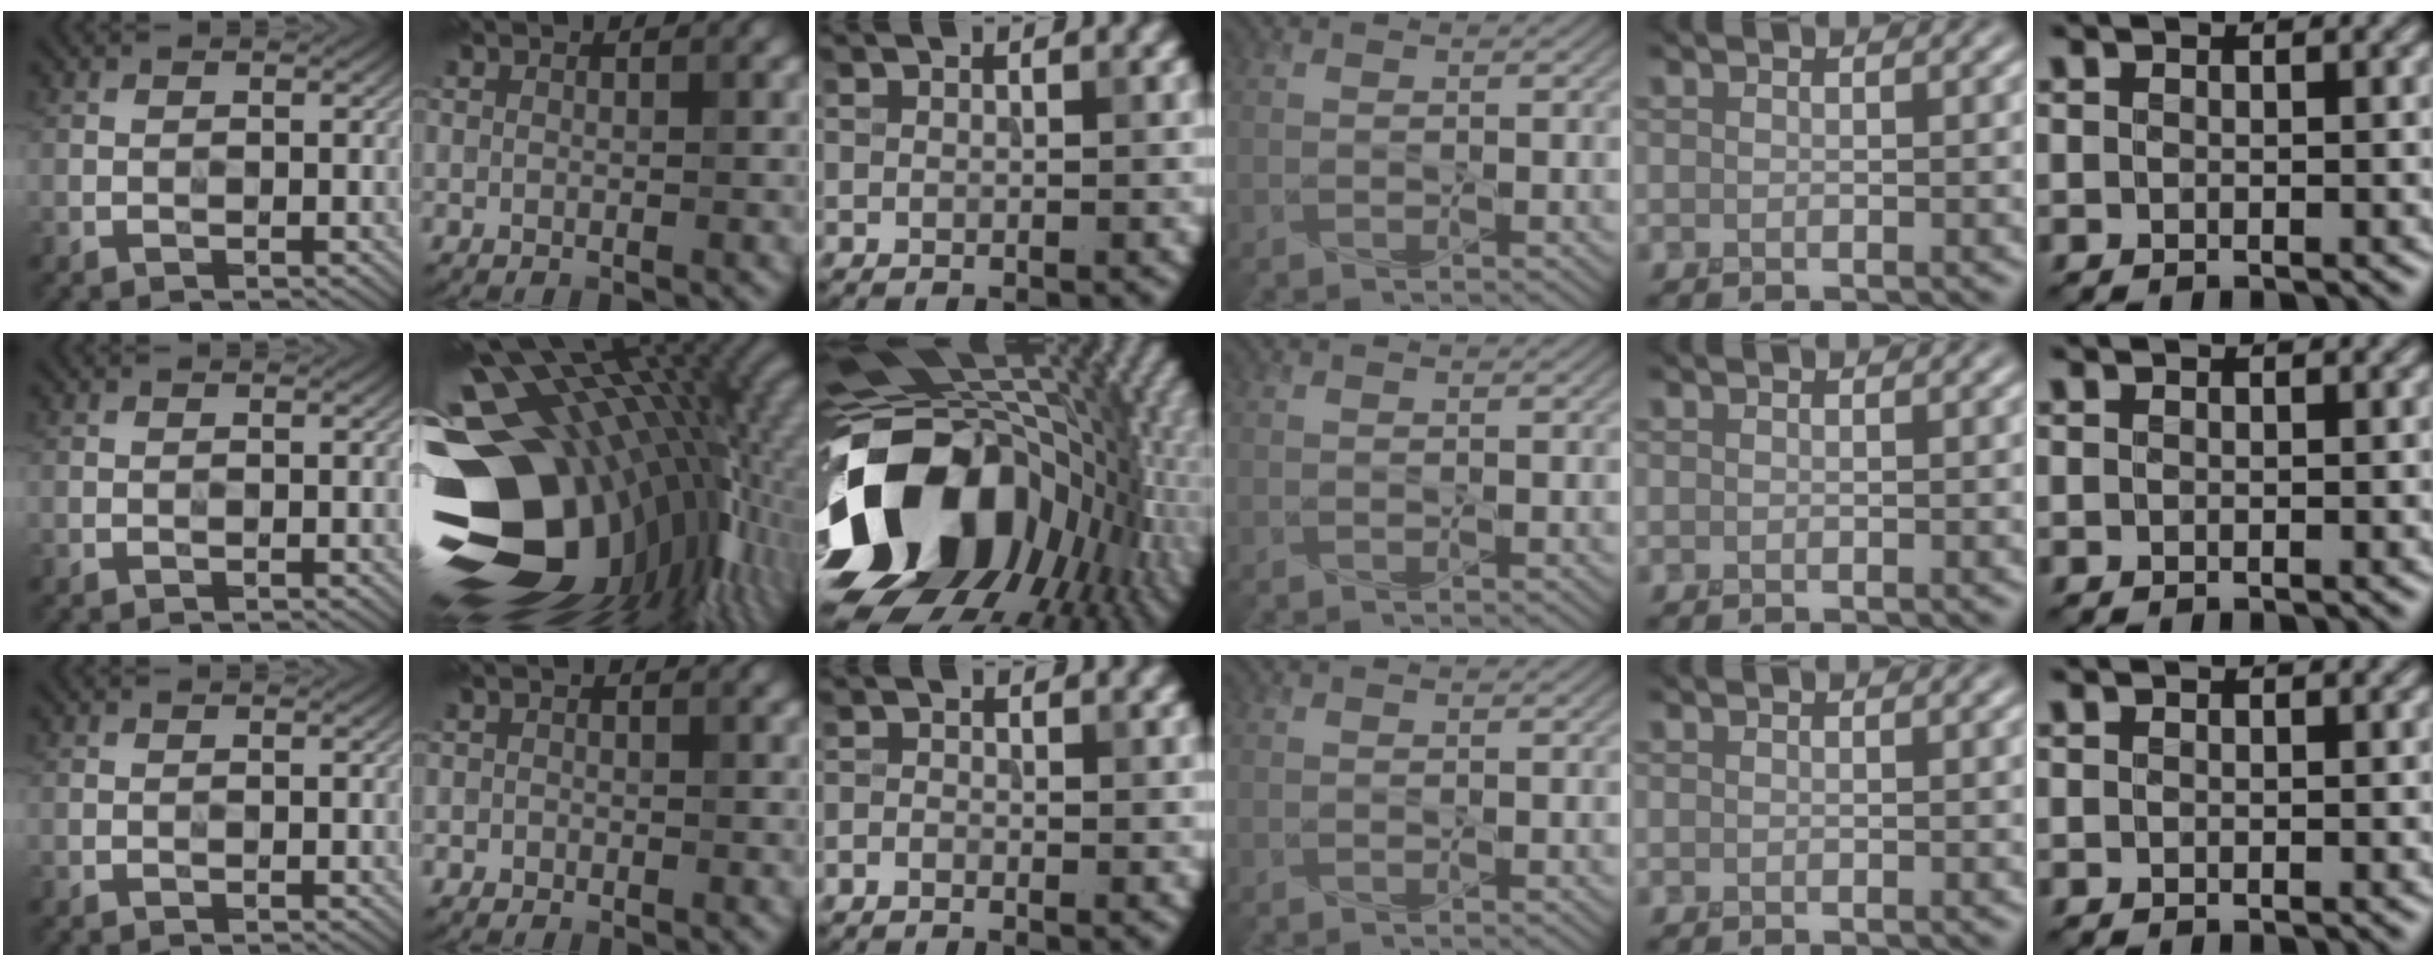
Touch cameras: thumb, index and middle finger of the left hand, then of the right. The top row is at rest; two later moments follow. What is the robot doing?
{"motion": "press", "object": "button"}